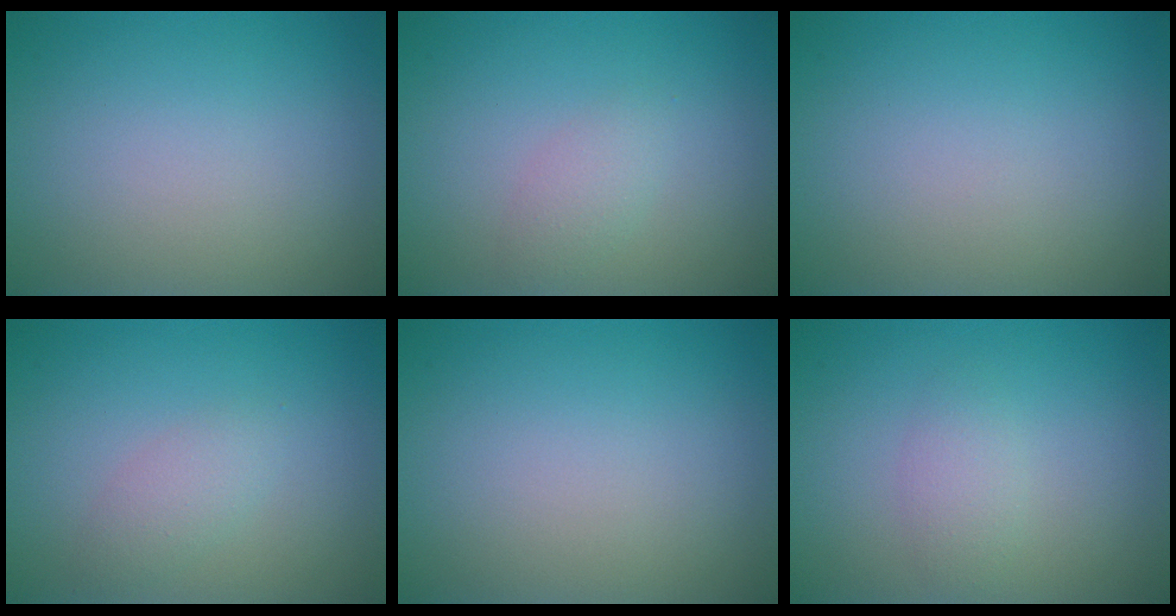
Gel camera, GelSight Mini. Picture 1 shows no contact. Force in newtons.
{"total": 1.4, "press": 1.4, "slide": 0.1}
{"total": 0.0}
{"total": 1.7, "press": 1.7, "slide": 0.0}
{"total": 0.0}
{"total": 1.7, "press": 1.7, "slide": 0.0}